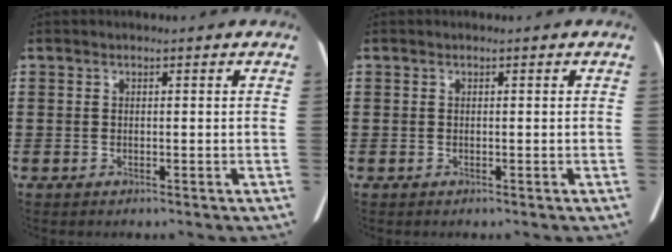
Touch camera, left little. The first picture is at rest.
{"total": 0.0}